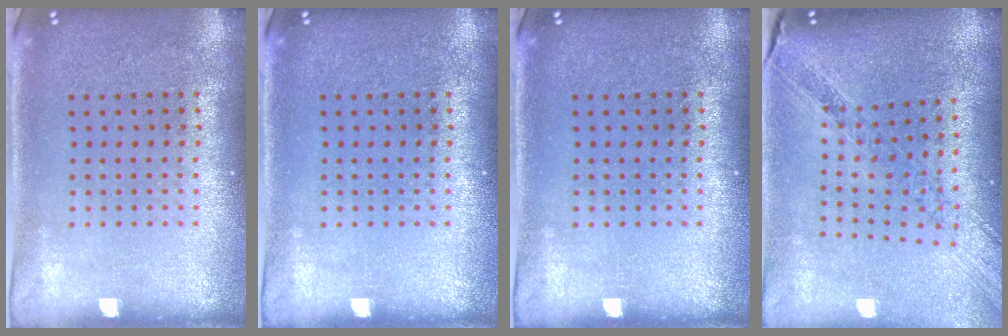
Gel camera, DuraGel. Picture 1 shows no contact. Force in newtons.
{"total": 0.0}
{"total": 0.0}
{"total": 1.2, "press": 1.2, "slide": 0.3}